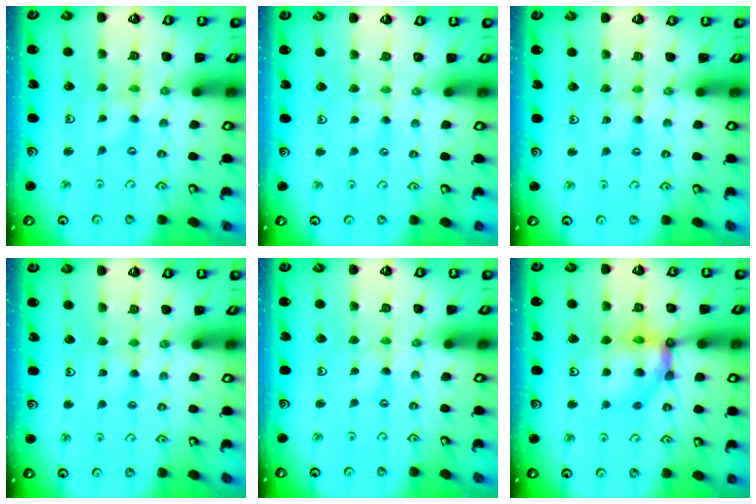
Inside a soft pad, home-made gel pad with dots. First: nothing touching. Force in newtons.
{"total": 1.8, "press": 1.7, "slide": 0.4}
{"total": 2.6, "press": 2.6, "slide": 0.3}
{"total": 1.7, "press": 1.6, "slide": 0.4}
{"total": 1.3, "press": 1.3, "slide": 0.3}
{"total": 12.6, "press": 12.6, "slide": 1.5}